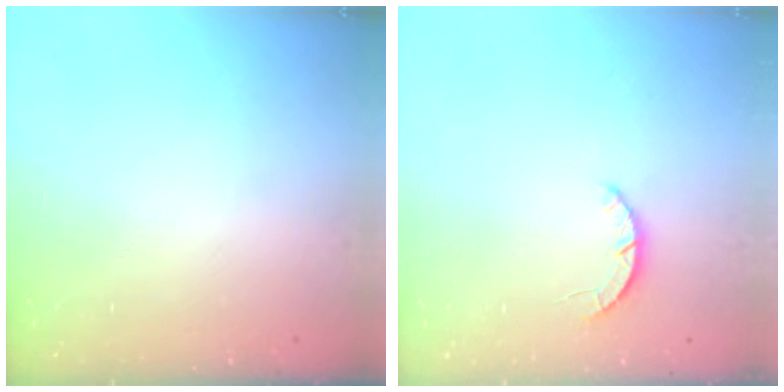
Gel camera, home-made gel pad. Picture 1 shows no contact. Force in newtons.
{"total": 2.2, "press": 2.2, "slide": 0.3}